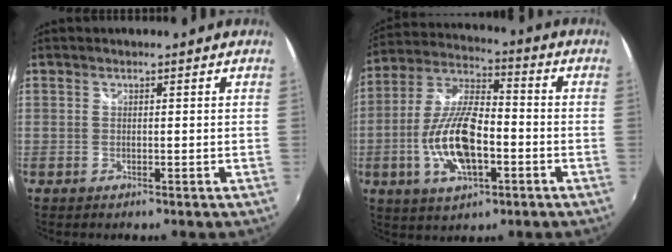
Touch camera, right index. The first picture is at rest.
{"total": 14.9, "force": [-4.2, 6.1, 12.9], "torque": [-0.269, -0.002, -0.076]}